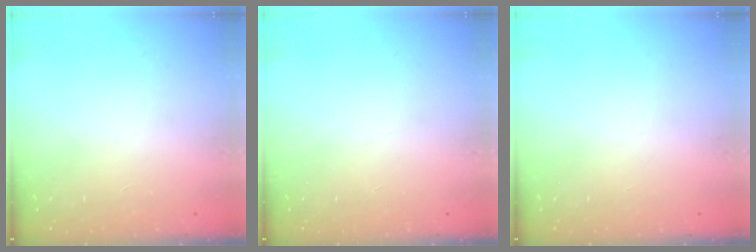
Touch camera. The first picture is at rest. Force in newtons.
{"total": 0.0}
{"total": 0.0}